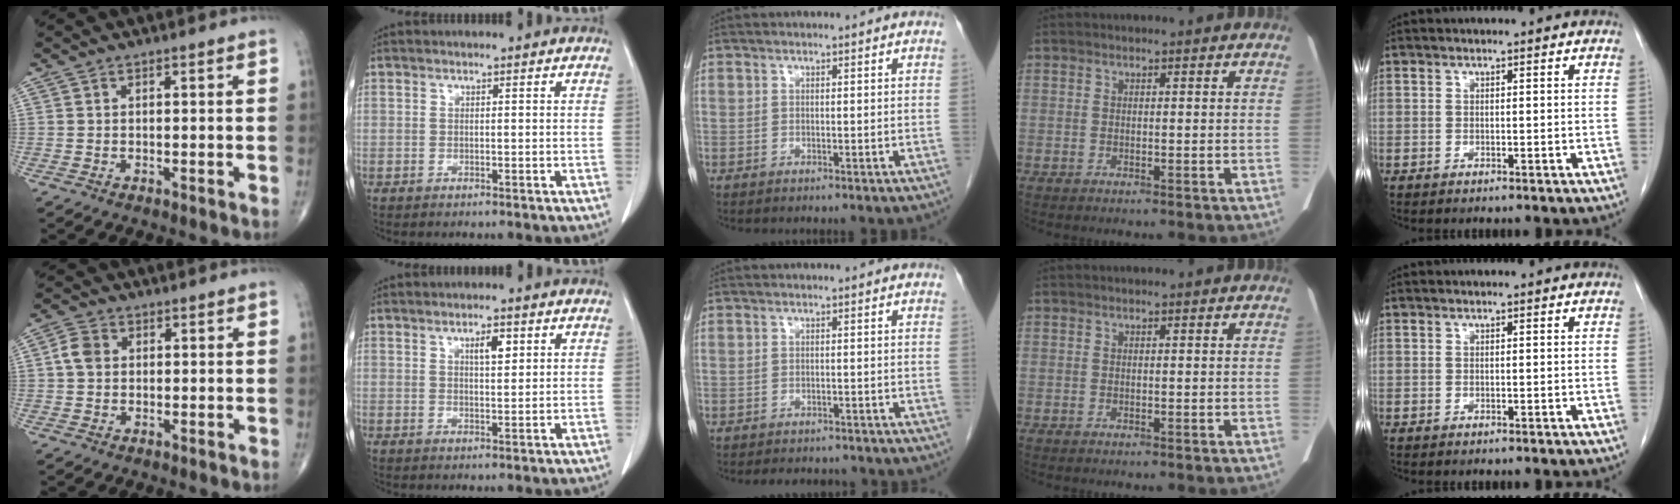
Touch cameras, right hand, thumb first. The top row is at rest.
{"thumb": {"total": 3.7, "force": [0.4, 3.0, 2.2], "torque": [-0.039, 0.009, 0.001]}, "index": {"total": 3.1, "force": [1.4, 0.9, 2.6], "torque": [-0.043, -0.001, 0.023]}, "middle": {"total": 4.9, "force": [-4.5, 1.7, 1.2], "torque": [-0.015, -0.003, -0.054]}}